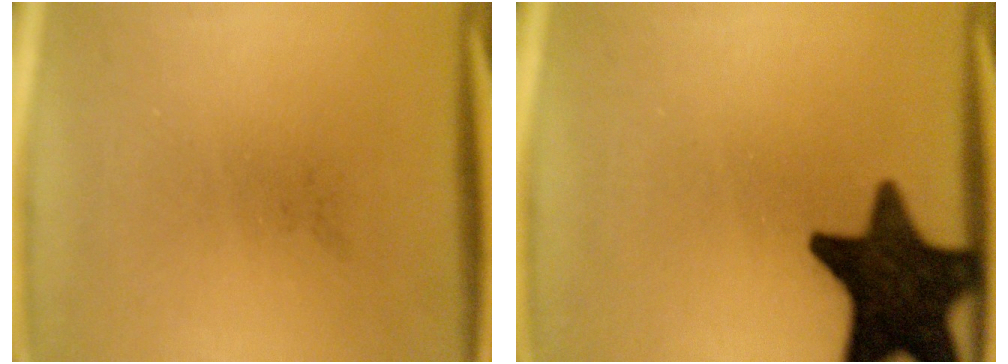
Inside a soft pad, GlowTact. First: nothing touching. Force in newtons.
{"total": 16.4}